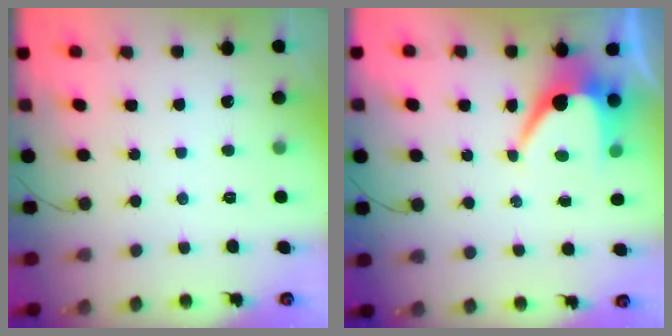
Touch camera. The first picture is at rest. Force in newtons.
{"total": 7.4, "press": 7.4, "slide": 0.6}